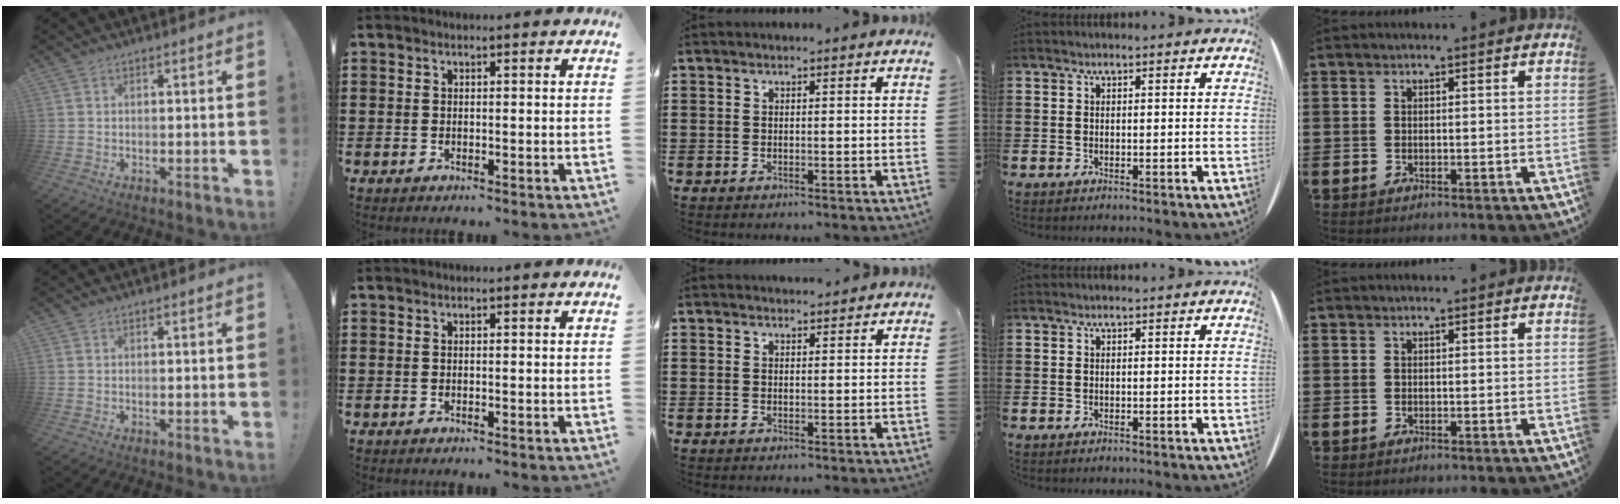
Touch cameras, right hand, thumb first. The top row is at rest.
{"middle": {"total": 1.2, "force": [1.2, 0.3, -0.1], "torque": [0.005, -0.003, 0.022]}}